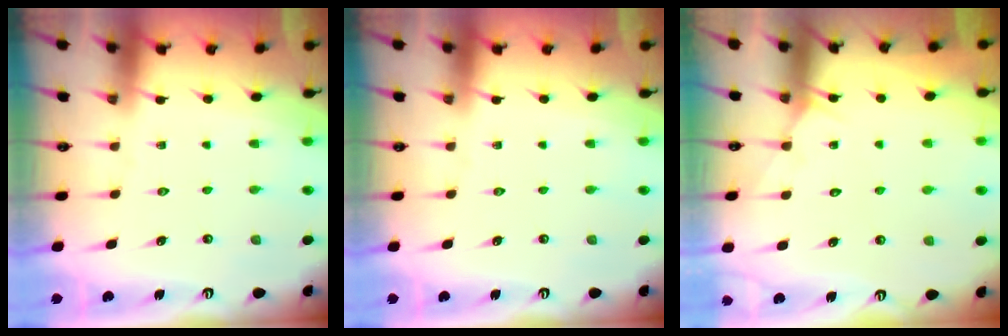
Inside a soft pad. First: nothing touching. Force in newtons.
{"total": 0.0}
{"total": 4.3, "press": 4.3, "slide": 0.5}